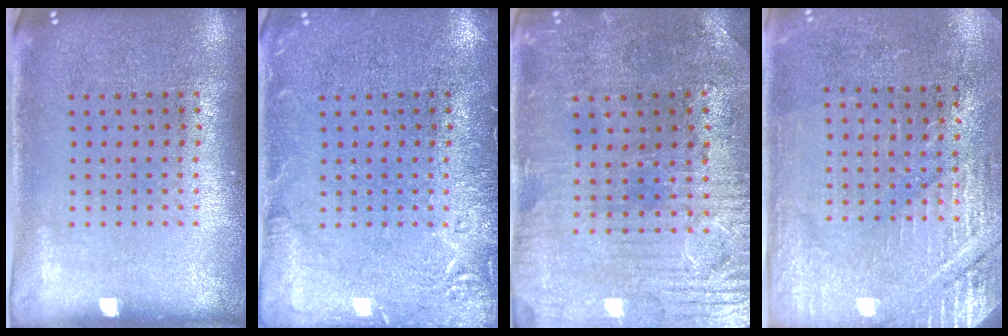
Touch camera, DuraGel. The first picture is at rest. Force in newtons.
{"total": 2.4, "press": 2.4, "slide": 0.4}
{"total": 1.5, "press": 1.3, "slide": 0.6}
{"total": 2.9, "press": 2.9, "slide": 0.4}